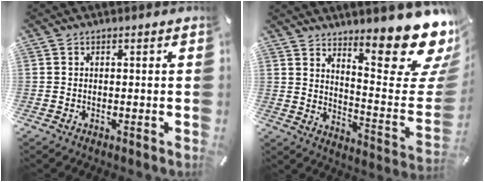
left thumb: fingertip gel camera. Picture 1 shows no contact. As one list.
[{"total": 21.3, "force": [15.6, 6.4, 13.0], "torque": [-0.151, -0.134, 0.254]}]